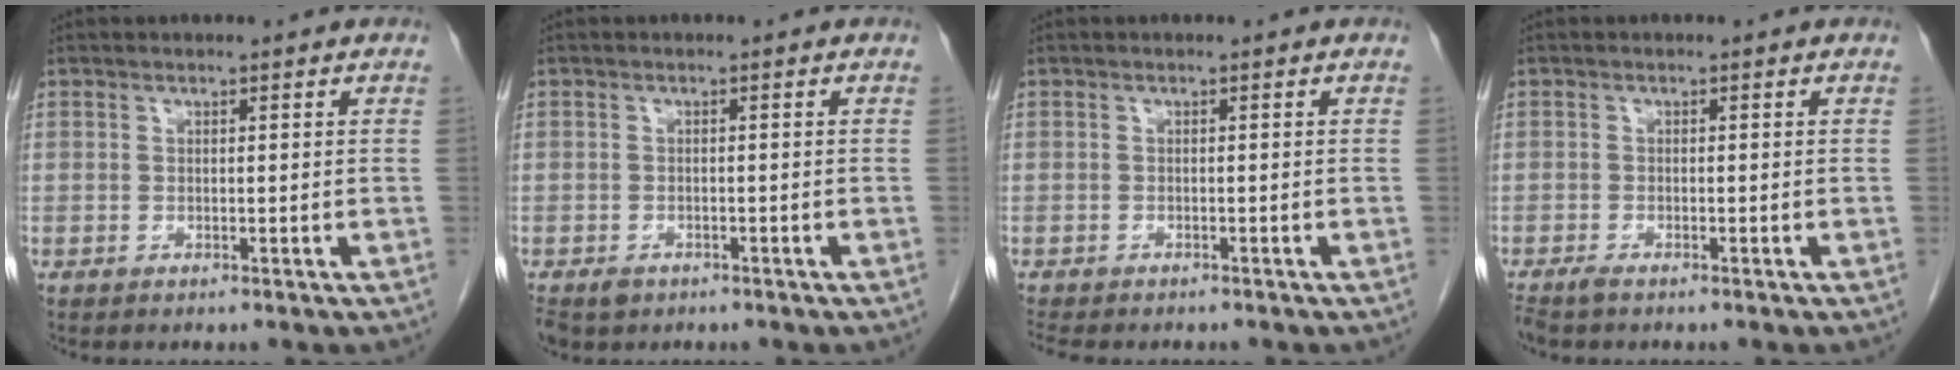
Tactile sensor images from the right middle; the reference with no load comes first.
{"total": 3.8, "force": [-2.5, 2.7, 1.2], "torque": [-0.024, -0.002, -0.038]}
{"total": 5.3, "force": [-4.6, 1.5, 2.1], "torque": [-0.034, -0.009, -0.065]}
{"total": 1.7, "force": [-1.4, 0.3, 0.9], "torque": [-0.019, -0.005, -0.025]}